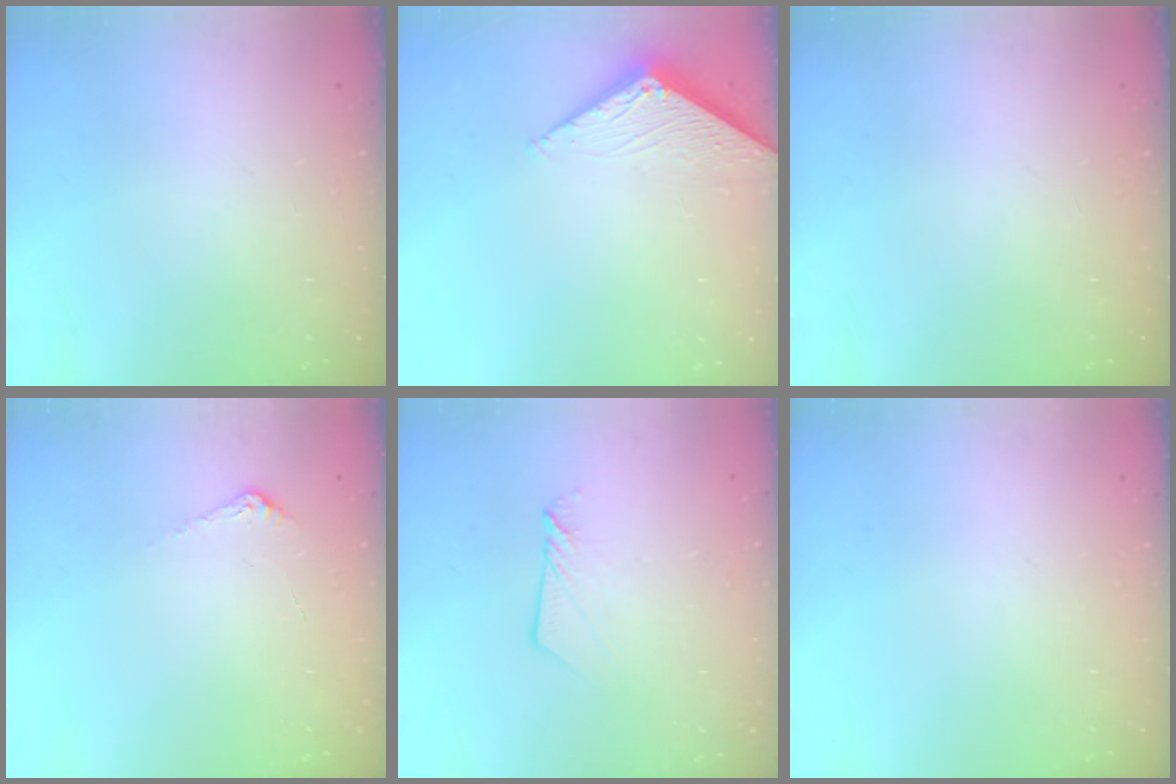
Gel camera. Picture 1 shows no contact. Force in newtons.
{"total": 3.1, "press": 3.1, "slide": 0.4}
{"total": 0.0}
{"total": 4.8, "press": 4.8, "slide": 0.4}
{"total": 4.5, "press": 4.5, "slide": 0.3}
{"total": 0.0}